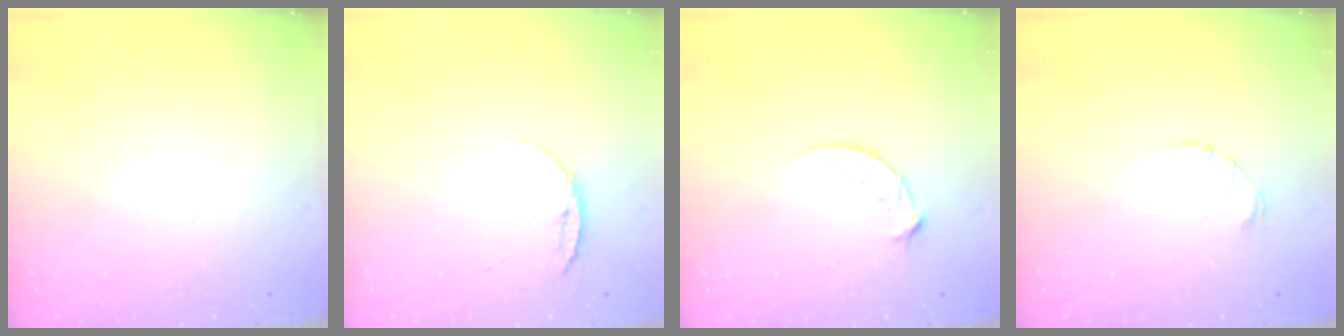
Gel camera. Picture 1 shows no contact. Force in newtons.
{"total": 6.6, "press": 6.5, "slide": 0.7}
{"total": 6.6, "press": 6.6, "slide": 0.7}
{"total": 1.2, "press": 1.1, "slide": 0.2}